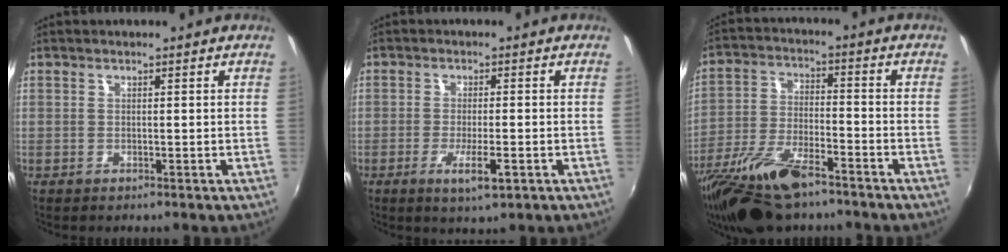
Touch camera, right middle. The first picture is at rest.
{"total": 5.0, "force": [-2.2, 1.1, 4.3], "torque": [-0.086, -0.014, -0.038]}
{"total": 16.3, "force": [-11.9, 5.4, 9.7], "torque": [-0.206, -0.031, -0.223]}